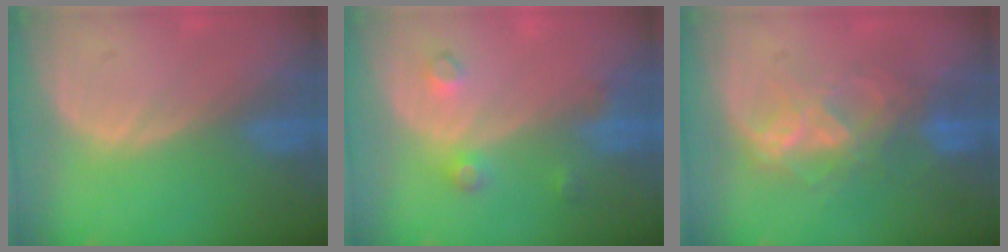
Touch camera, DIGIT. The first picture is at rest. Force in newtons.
{"total": 3.2, "press": 3.2, "slide": 0.4}
{"total": 6.9, "press": 6.6, "slide": 1.9}